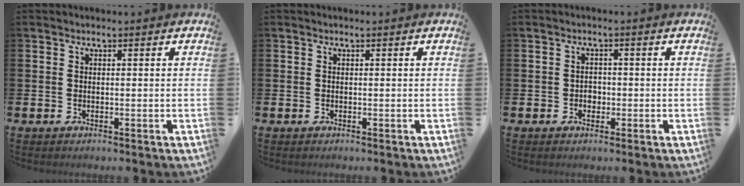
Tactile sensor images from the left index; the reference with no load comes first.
{"total": 0.0}
{"total": 1.7, "force": [-0.4, 1.5, 0.7], "torque": [0.000, -0.001, -0.014]}